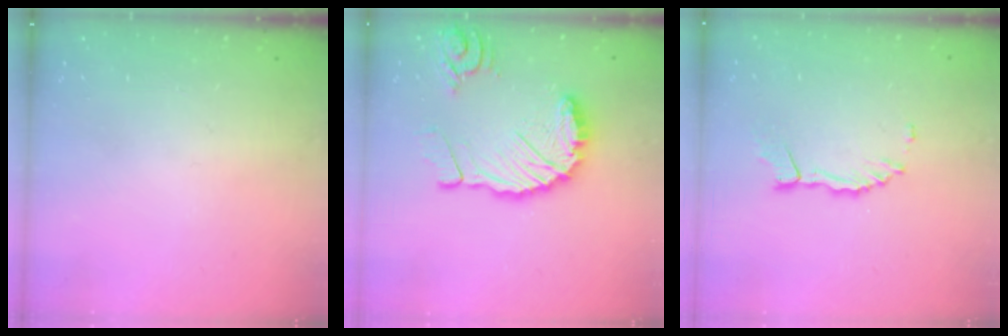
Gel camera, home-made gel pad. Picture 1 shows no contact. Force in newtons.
{"total": 15.4, "press": 15.3, "slide": 1.9}
{"total": 3.8, "press": 3.7, "slide": 0.4}